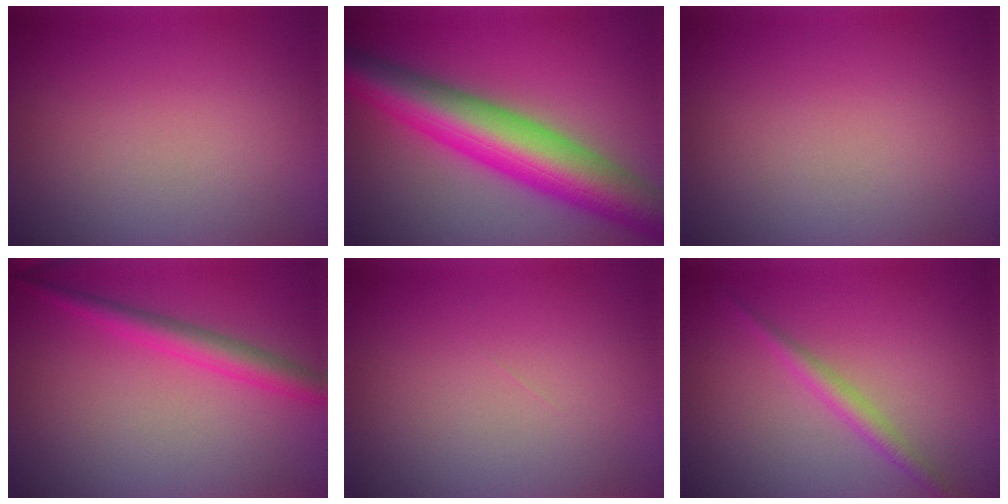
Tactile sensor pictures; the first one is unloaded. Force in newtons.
{"total": 10.8, "press": 10.8, "slide": 0.3}
{"total": 0.0}
{"total": 3.0, "press": 3.0, "slide": 0.1}
{"total": 0.0}
{"total": 1.8, "press": 1.8, "slide": 0.0}